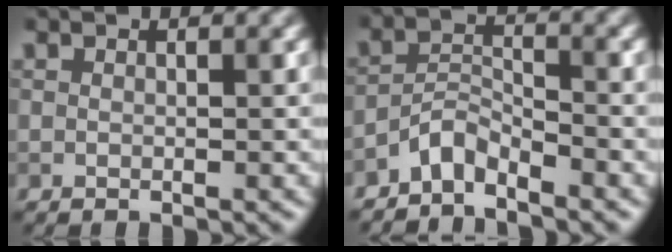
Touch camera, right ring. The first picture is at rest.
{"total": 2.6, "force": [-2.4, 0.7, 0.8], "torque": [-0.015, 0.011, -0.052]}